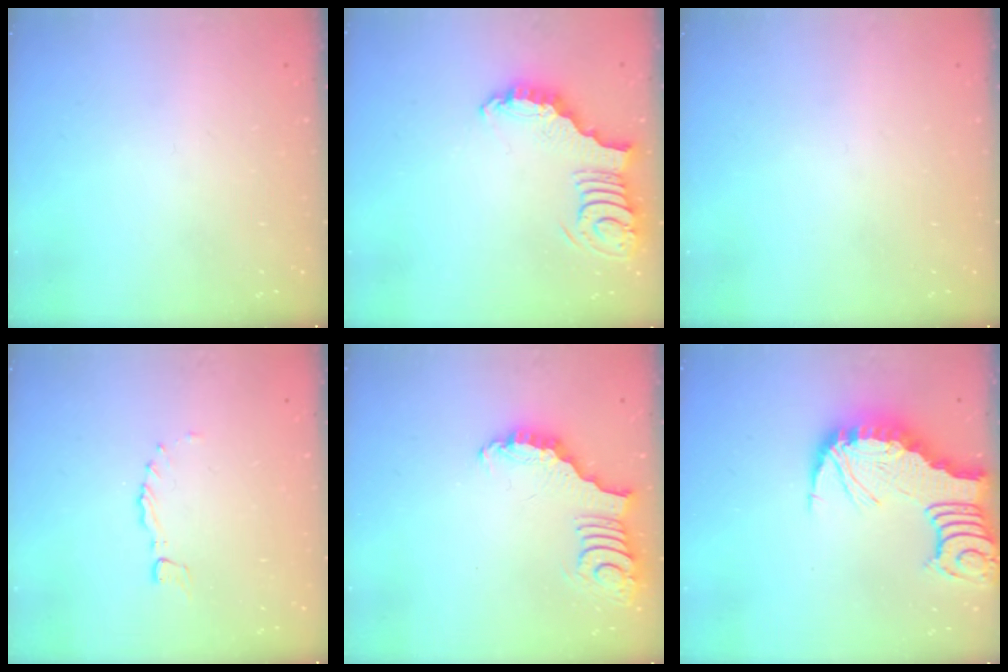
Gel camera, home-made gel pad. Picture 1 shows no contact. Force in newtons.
{"total": 3.8, "press": 3.8, "slide": 0.6}
{"total": 0.0}
{"total": 0.0}
{"total": 3.1, "press": 3.1, "slide": 0.6}
{"total": 4.9, "press": 4.9, "slide": 0.5}